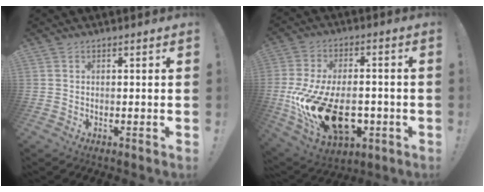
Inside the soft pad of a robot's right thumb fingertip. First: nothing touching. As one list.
[{"total": 22.5, "force": [-5.8, 13.6, 17.0], "torque": [-0.291, 0.024, -0.079]}]